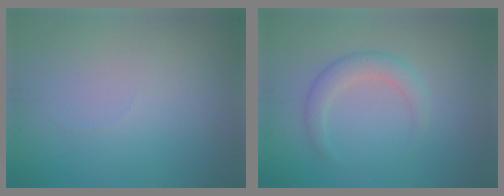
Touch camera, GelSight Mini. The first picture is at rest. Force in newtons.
{"total": 2.5, "press": 2.5, "slide": 0.2}